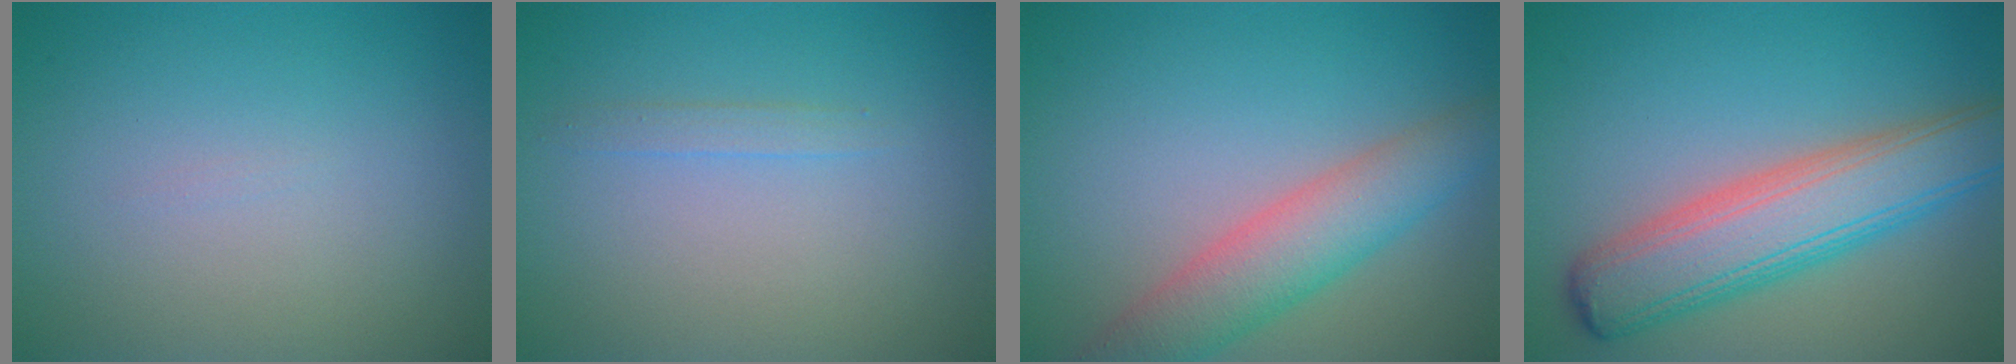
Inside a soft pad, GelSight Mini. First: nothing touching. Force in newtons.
{"total": 0.8, "press": 0.8, "slide": 0.1}
{"total": 5.4, "press": 5.4, "slide": 0.4}
{"total": 7.6, "press": 7.6, "slide": 0.2}